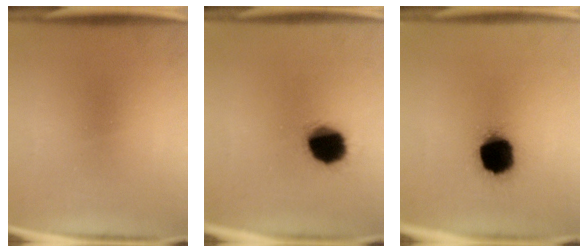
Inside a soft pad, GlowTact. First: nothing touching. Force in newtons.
{"total": 14.2}
{"total": 16.4}